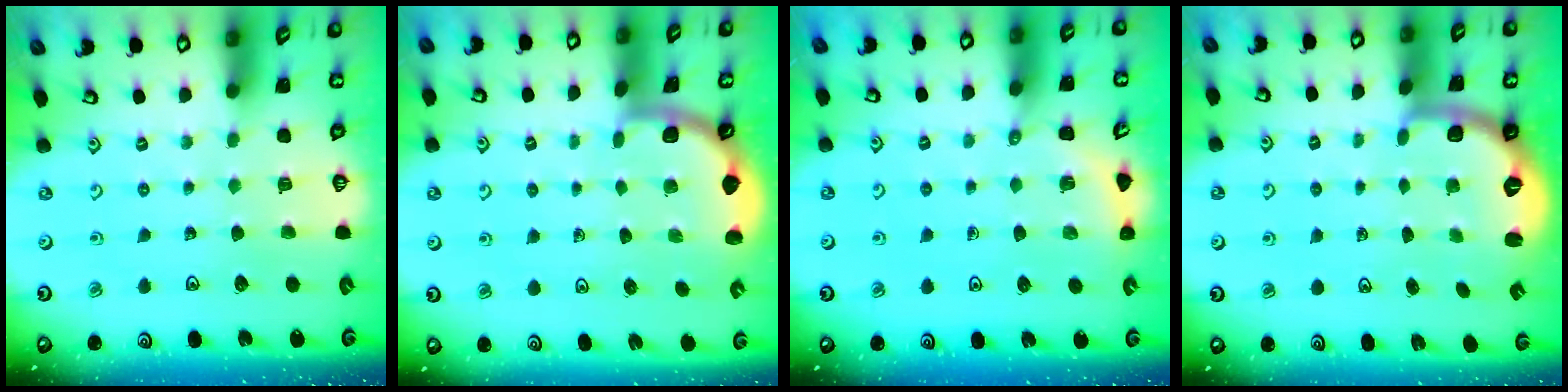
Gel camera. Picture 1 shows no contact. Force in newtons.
{"total": 1.6, "press": 1.6, "slide": 0.2}
{"total": 2.6, "press": 2.6, "slide": 0.2}
{"total": 2.7, "press": 1.7, "slide": 2.0}